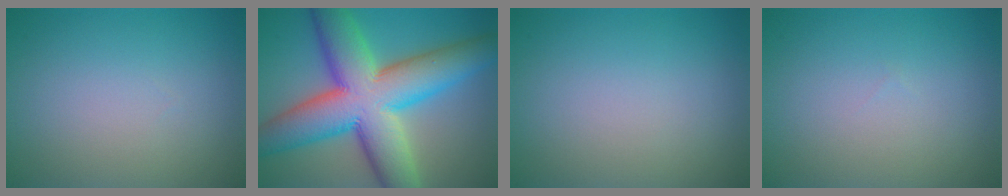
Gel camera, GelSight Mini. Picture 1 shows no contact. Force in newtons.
{"total": 14.3, "press": 14.2, "slide": 0.5}
{"total": 0.0}
{"total": 0.0}